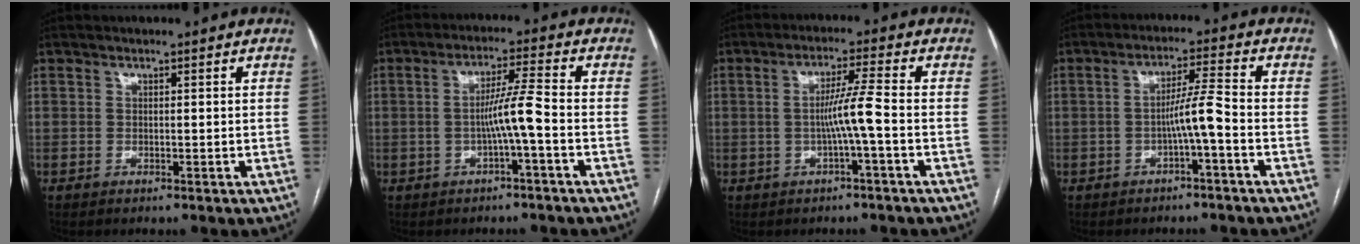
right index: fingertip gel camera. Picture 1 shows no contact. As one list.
[{"total": 5.6, "force": [-1.4, -0.6, 5.4], "torque": [-0.098, 0.011, -0.025]}, {"total": 5.3, "force": [-1.1, -0.9, 5.1], "torque": [-0.095, 0.007, -0.019]}, {"total": 5.0, "force": [-1.7, -0.4, 4.7], "torque": [-0.083, 0.012, -0.028]}]